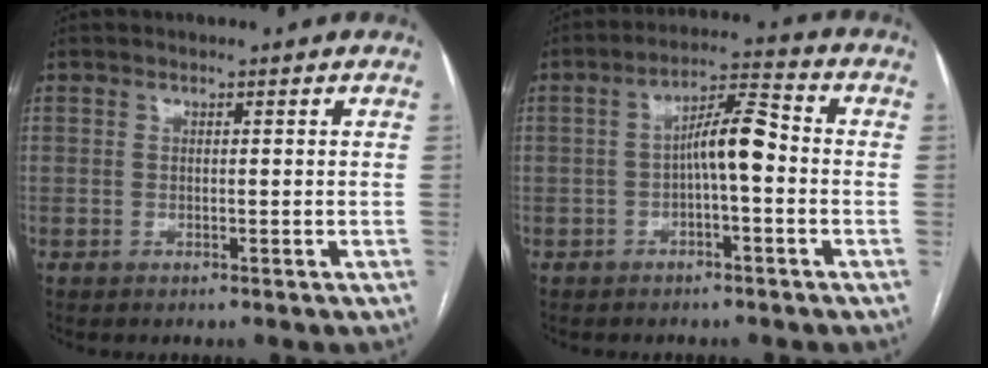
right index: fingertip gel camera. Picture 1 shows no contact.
{"total": 6.8, "force": [-0.9, 1.4, 6.6], "torque": [-0.113, 0.027, -0.017]}